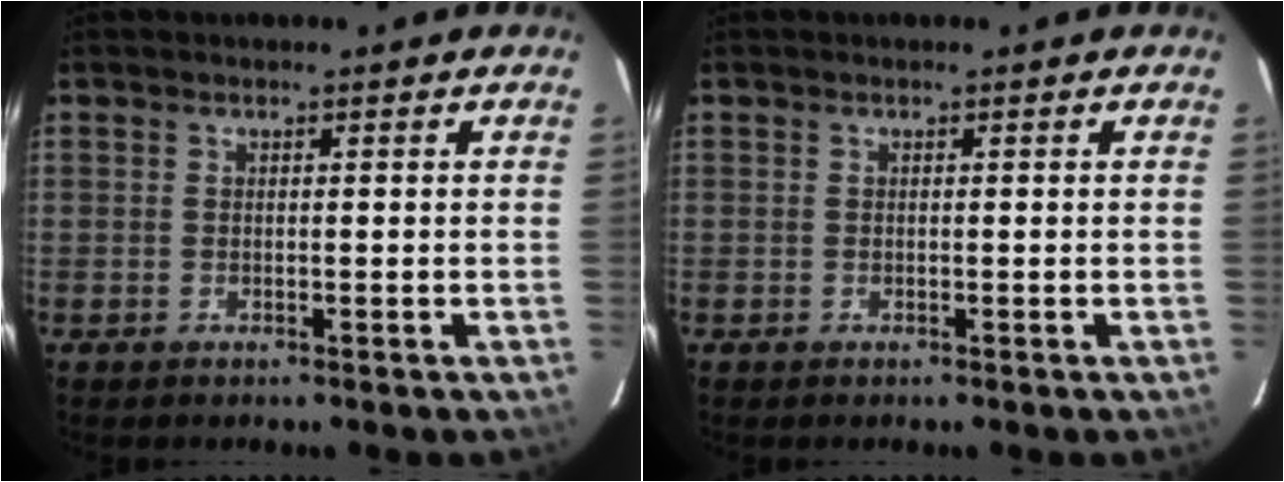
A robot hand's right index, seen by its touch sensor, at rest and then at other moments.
{"total": 0.0}